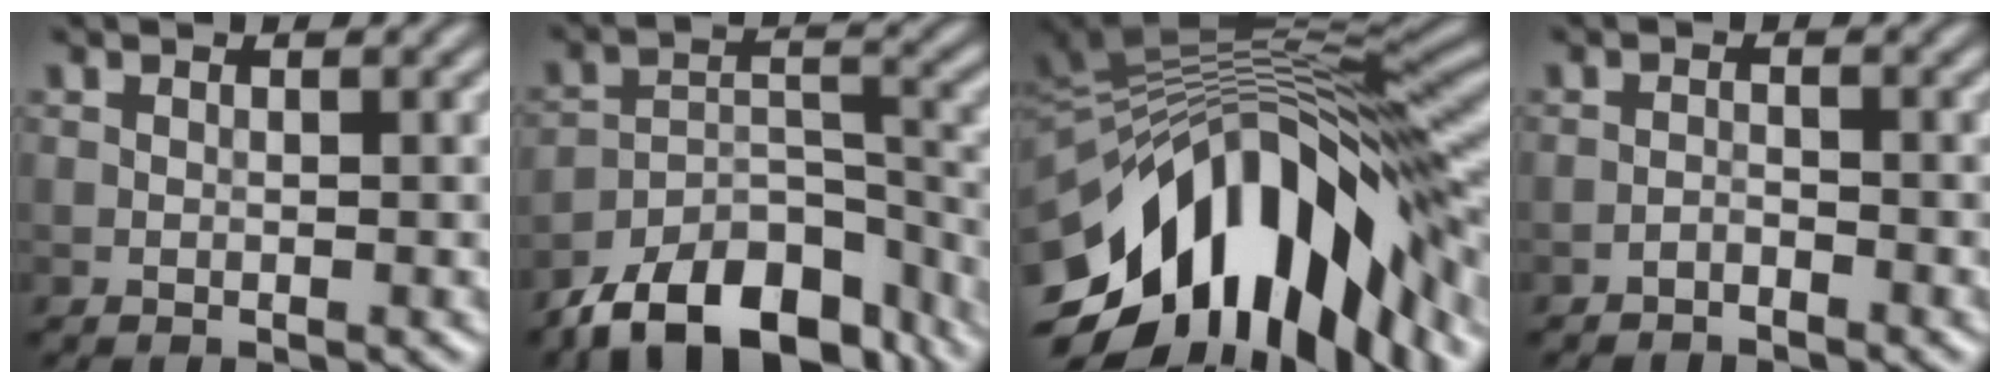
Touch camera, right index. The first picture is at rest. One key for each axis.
{"total": 11.3, "fx": -8.7, "fy": 4.9, "fz": 5.4, "tx": -0.093, "ty": 0.003, "tz": -0.142}
{"total": 15.3, "fx": -6.0, "fy": 7.0, "fz": 12.3, "tx": -0.202, "ty": 0.010, "tz": -0.099}
{"total": 1.0, "fx": -1.0, "fy": 0.2, "fz": 0.2, "tx": -0.003, "ty": 0.003, "tz": -0.020}